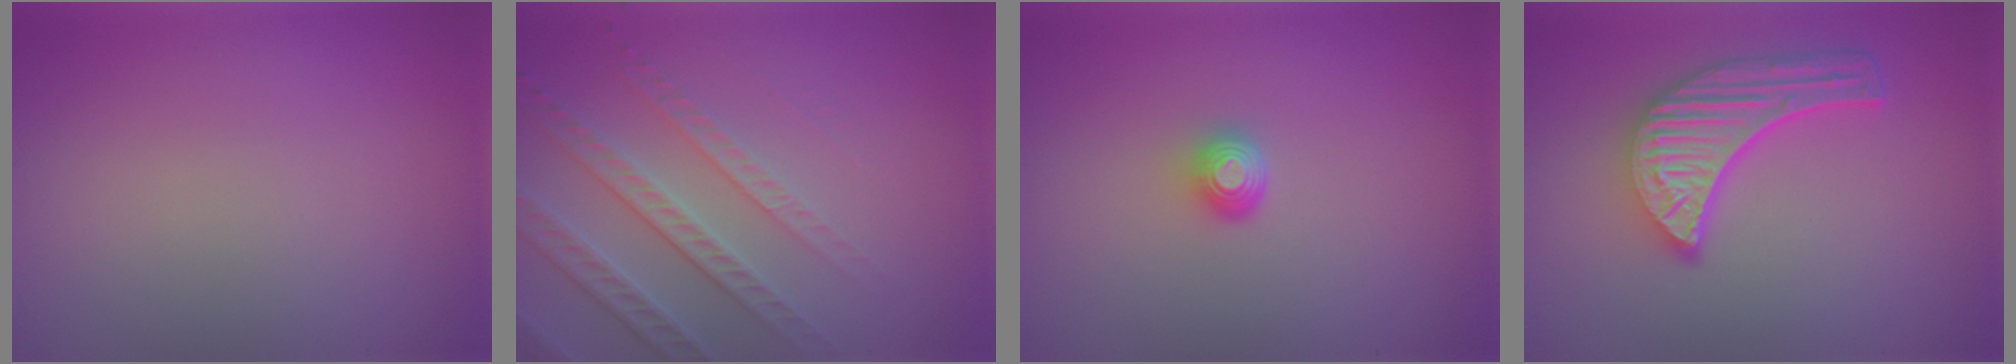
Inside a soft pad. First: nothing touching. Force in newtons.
{"total": 4.4, "press": 3.7, "slide": 2.4}
{"total": 1.6, "press": 1.2, "slide": 1.0}
{"total": 5.7, "press": 4.3, "slide": 3.7}